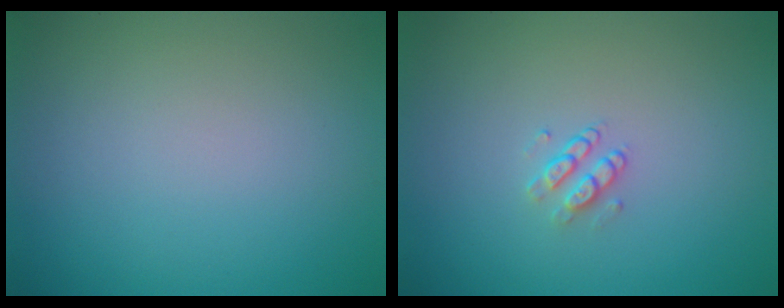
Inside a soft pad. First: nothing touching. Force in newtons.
{"total": 1.4, "press": 1.0, "slide": 1.0}